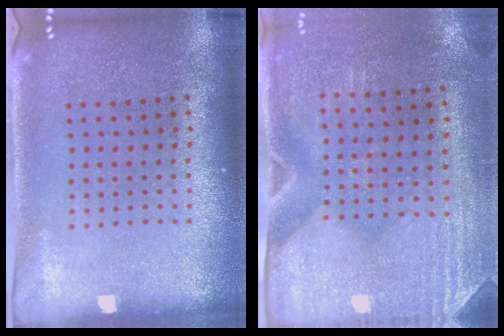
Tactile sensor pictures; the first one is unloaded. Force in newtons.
{"total": 2.9, "press": 2.5, "slide": 1.4}